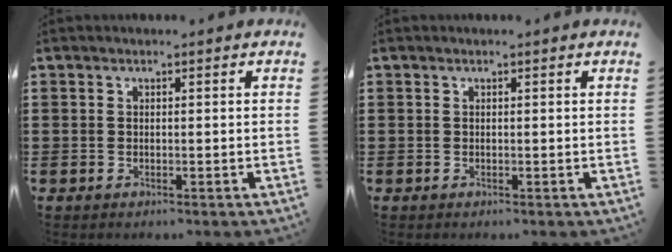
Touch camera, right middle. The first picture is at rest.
{"total": 0.0}